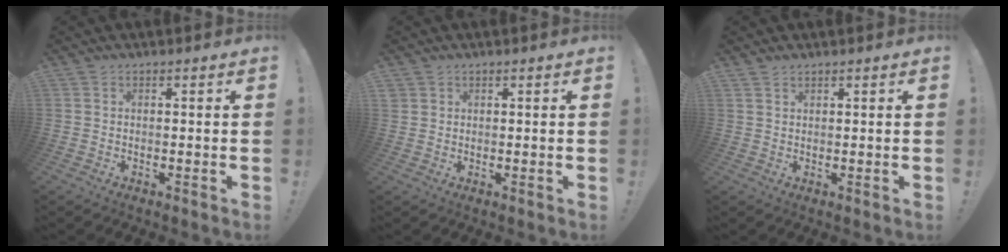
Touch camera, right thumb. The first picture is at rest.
{"total": 1.4, "force": [1.0, 1.0, 0.2], "torque": [-0.004, -0.005, 0.018]}
{"total": 1.5, "force": [1.3, 0.6, 0.5], "torque": [-0.010, -0.005, 0.025]}